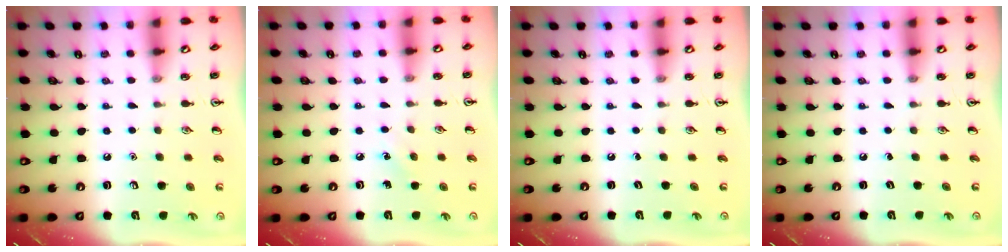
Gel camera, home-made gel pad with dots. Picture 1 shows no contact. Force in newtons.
{"total": 4.2, "press": 3.9, "slide": 1.5}
{"total": 0.0}
{"total": 0.0}